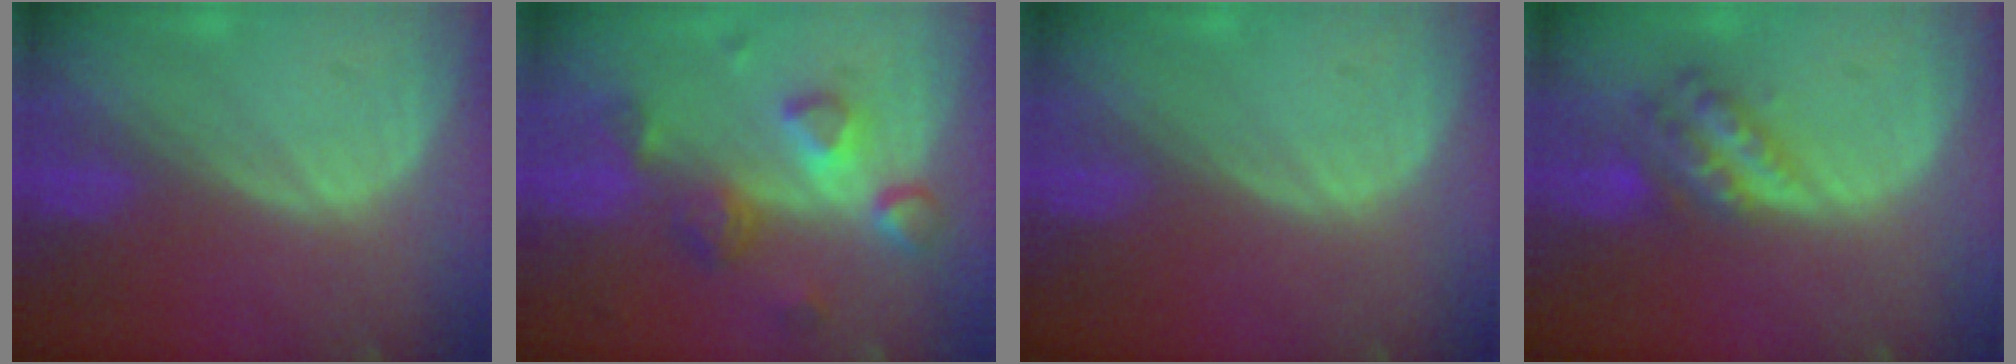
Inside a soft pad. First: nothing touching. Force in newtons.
{"total": 7.9, "press": 7.0, "slide": 3.6}
{"total": 0.0}
{"total": 6.1, "press": 5.3, "slide": 3.0}